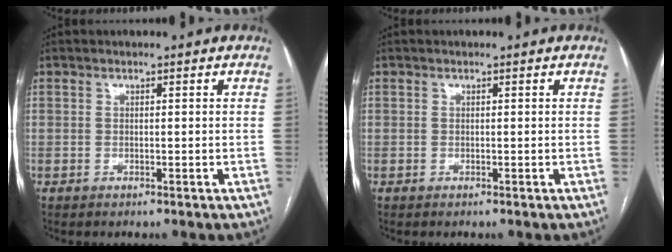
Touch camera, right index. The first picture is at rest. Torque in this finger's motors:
{"motor_torque": [0.15, 0.02, 0.09, 0.01]}